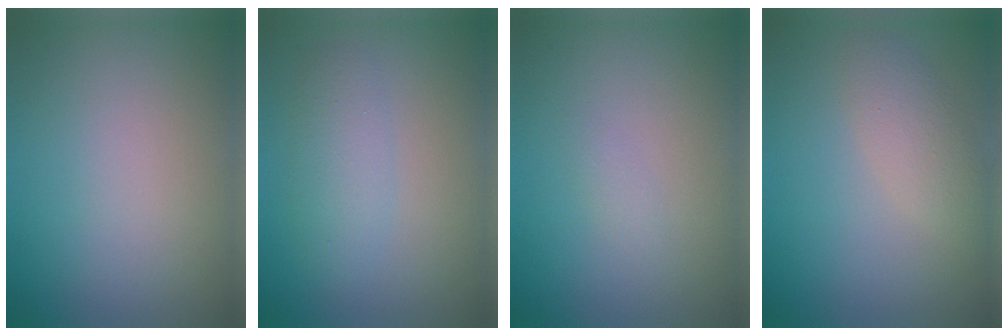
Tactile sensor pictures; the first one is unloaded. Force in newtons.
{"total": 2.5, "press": 2.5, "slide": 0.2}
{"total": 0.6, "press": 0.6, "slide": 0.1}
{"total": 2.6, "press": 2.6, "slide": 0.2}